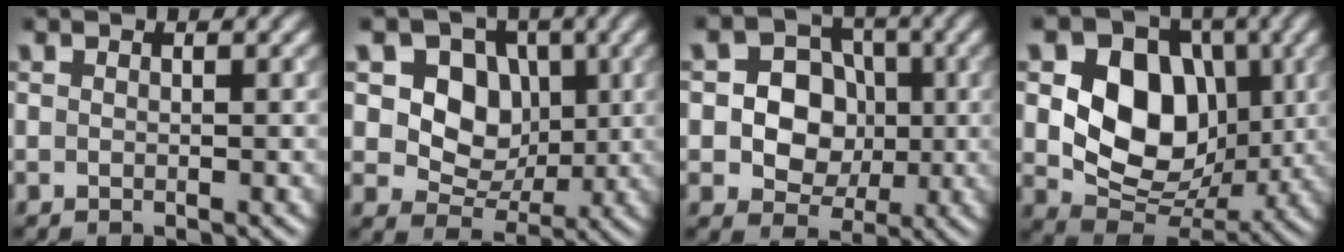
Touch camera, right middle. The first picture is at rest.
{"total": 6.8, "force": [1.4, 5.5, 3.8], "torque": [-0.068, 0.002, 0.012]}
{"total": 6.6, "force": [0.1, 5.9, 3.0], "torque": [-0.028, 0.019, -0.020]}
{"total": 9.2, "force": [1.1, 7.0, 5.9], "torque": [-0.109, -0.010, 0.017]}